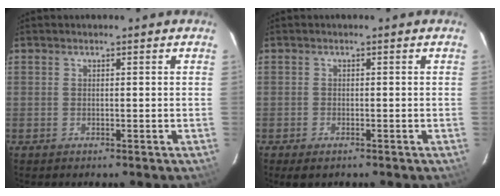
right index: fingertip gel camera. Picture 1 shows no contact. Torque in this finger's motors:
{"motor_torque": [0.28, -0.29, 0.07, 0.02]}